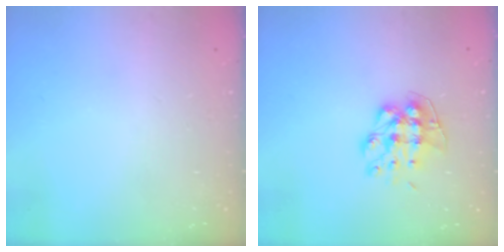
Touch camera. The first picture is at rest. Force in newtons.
{"total": 9.3, "press": 9.3, "slide": 0.8}